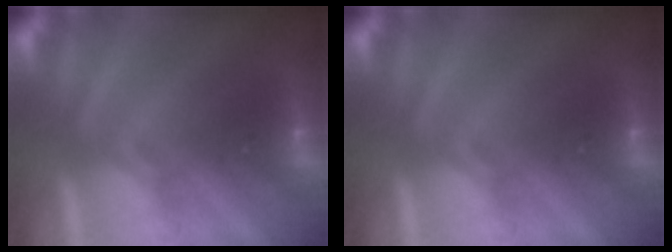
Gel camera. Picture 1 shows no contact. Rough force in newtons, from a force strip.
{"total": 0.0}